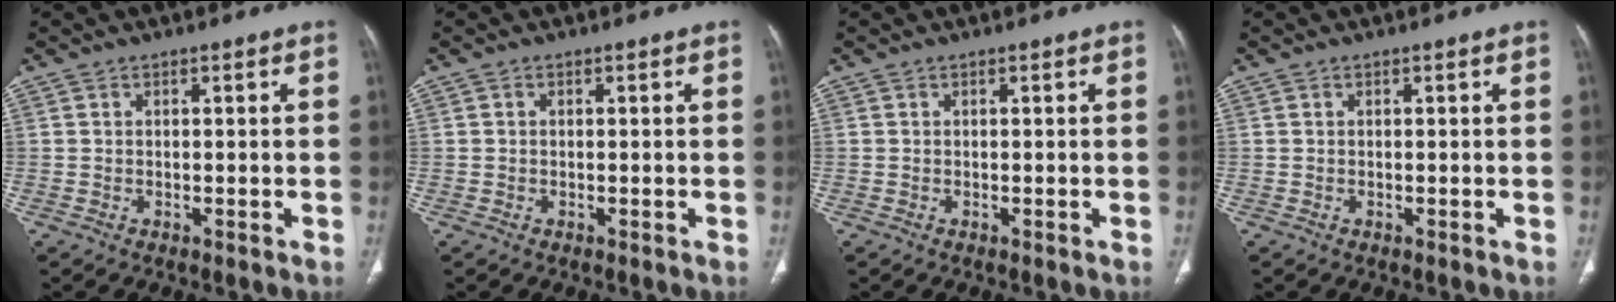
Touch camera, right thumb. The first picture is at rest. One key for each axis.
{"total": 0.0}
{"total": 0.0}
{"total": 0.0}